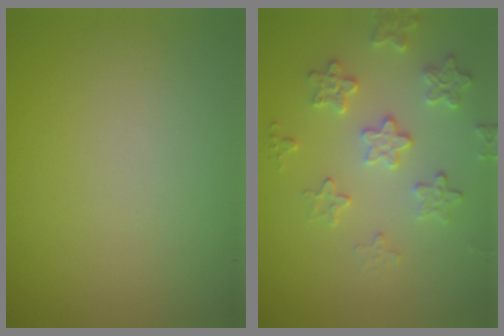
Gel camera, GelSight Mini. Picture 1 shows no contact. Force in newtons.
{"total": 3.1, "press": 3.0, "slide": 1.0}